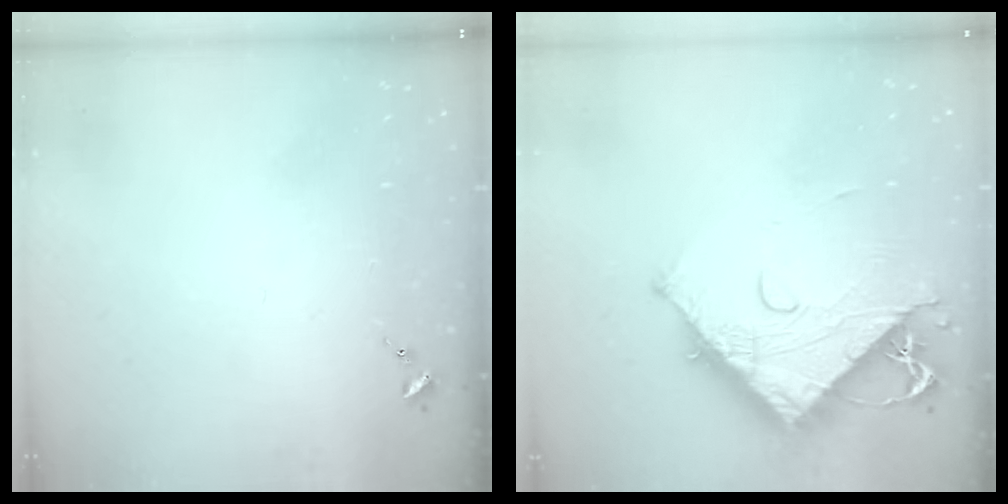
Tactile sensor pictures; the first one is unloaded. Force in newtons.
{"total": 12.7, "press": 12.7, "slide": 1.5}